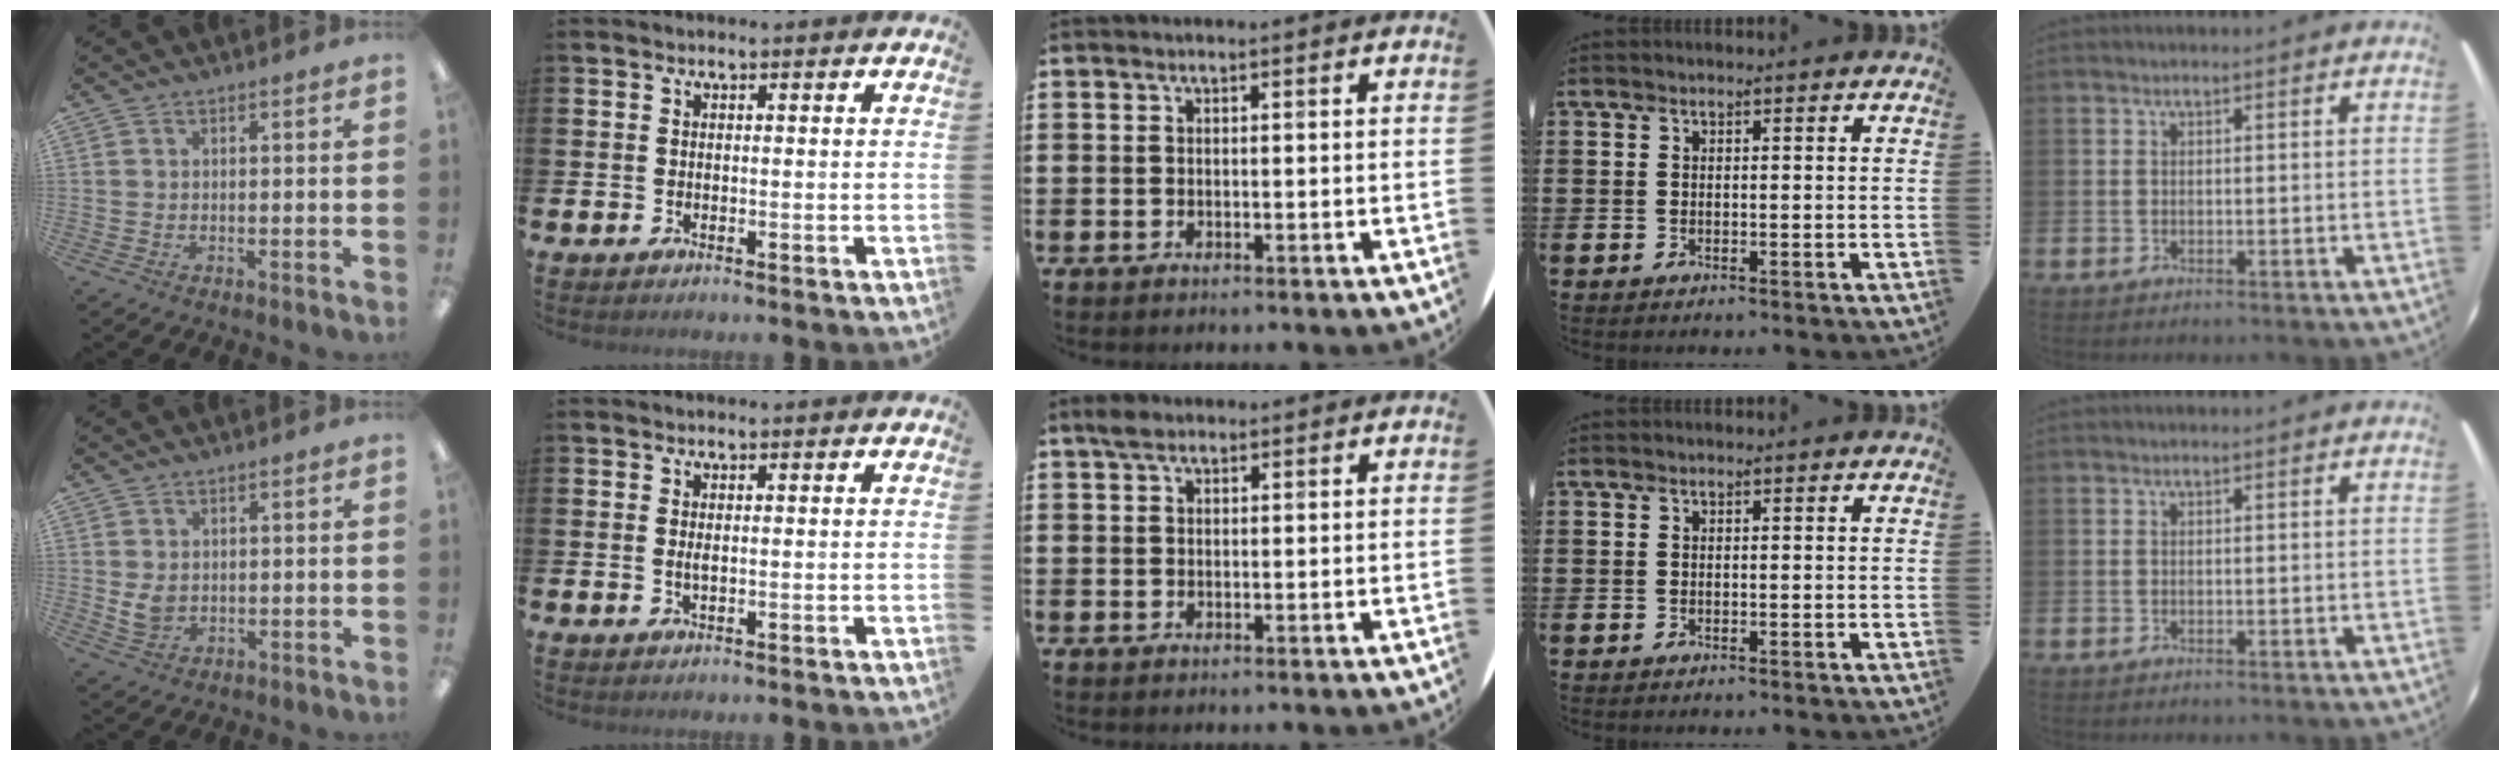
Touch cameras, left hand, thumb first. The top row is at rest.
{"thumb": {"total": 3.6, "force": [1.0, 2.8, 2.1], "torque": [-0.038, -0.009, 0.012]}, "index": {"total": 0.8, "force": [0.2, 0.2, 0.8], "torque": [-0.010, -0.001, 0.001]}, "middle": {"total": 1.9, "force": [1.4, 1.0, 0.7], "torque": [-0.008, 0.004, 0.025]}}